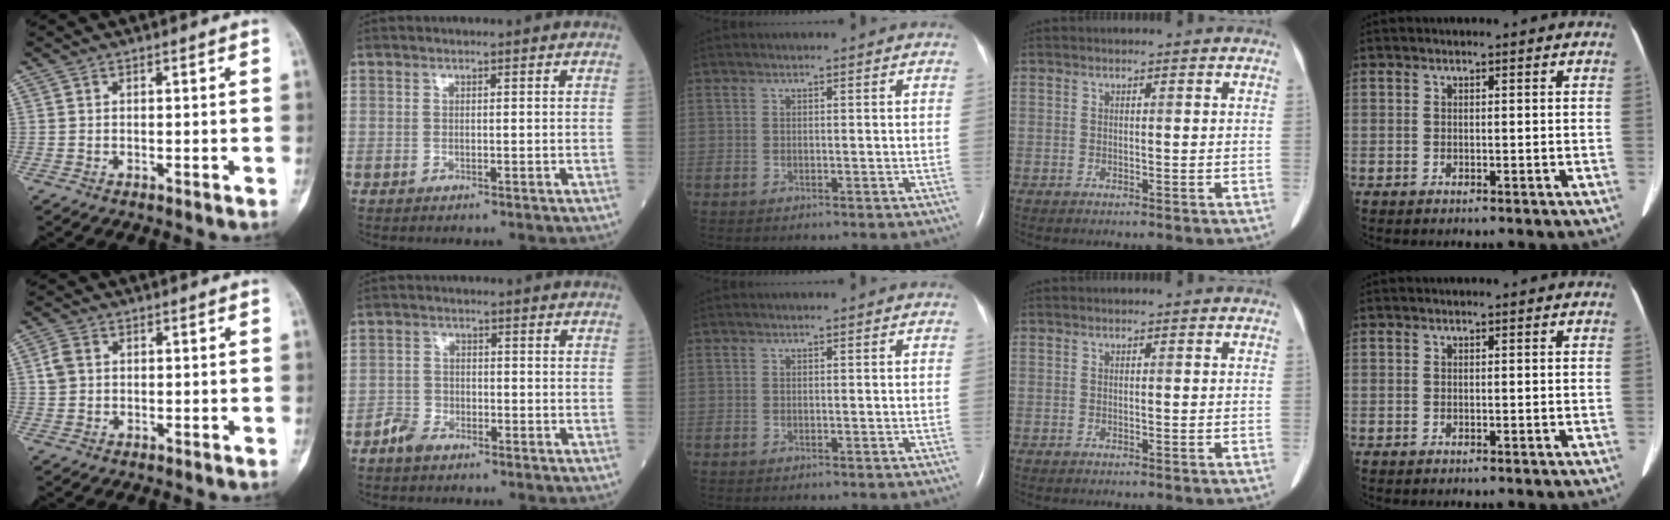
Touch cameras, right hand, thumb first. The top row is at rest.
{"thumb": {"total": 2.9, "force": [0.5, 2.3, 1.6], "torque": [-0.031, 0.006, 0.008]}, "index": {"total": 3.1, "force": [-2.3, 1.6, 1.1], "torque": [-0.022, 0.005, -0.043]}}